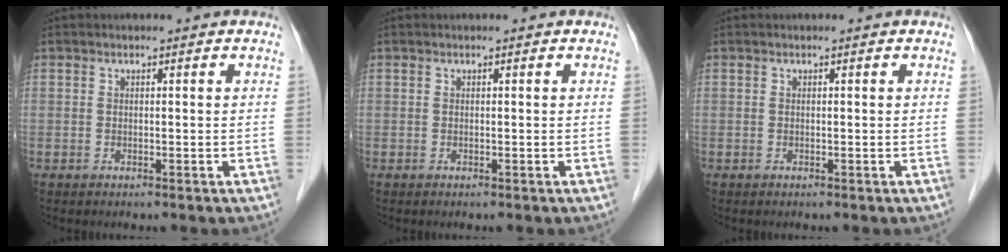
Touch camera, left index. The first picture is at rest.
{"total": 0.0}
{"total": 0.0}